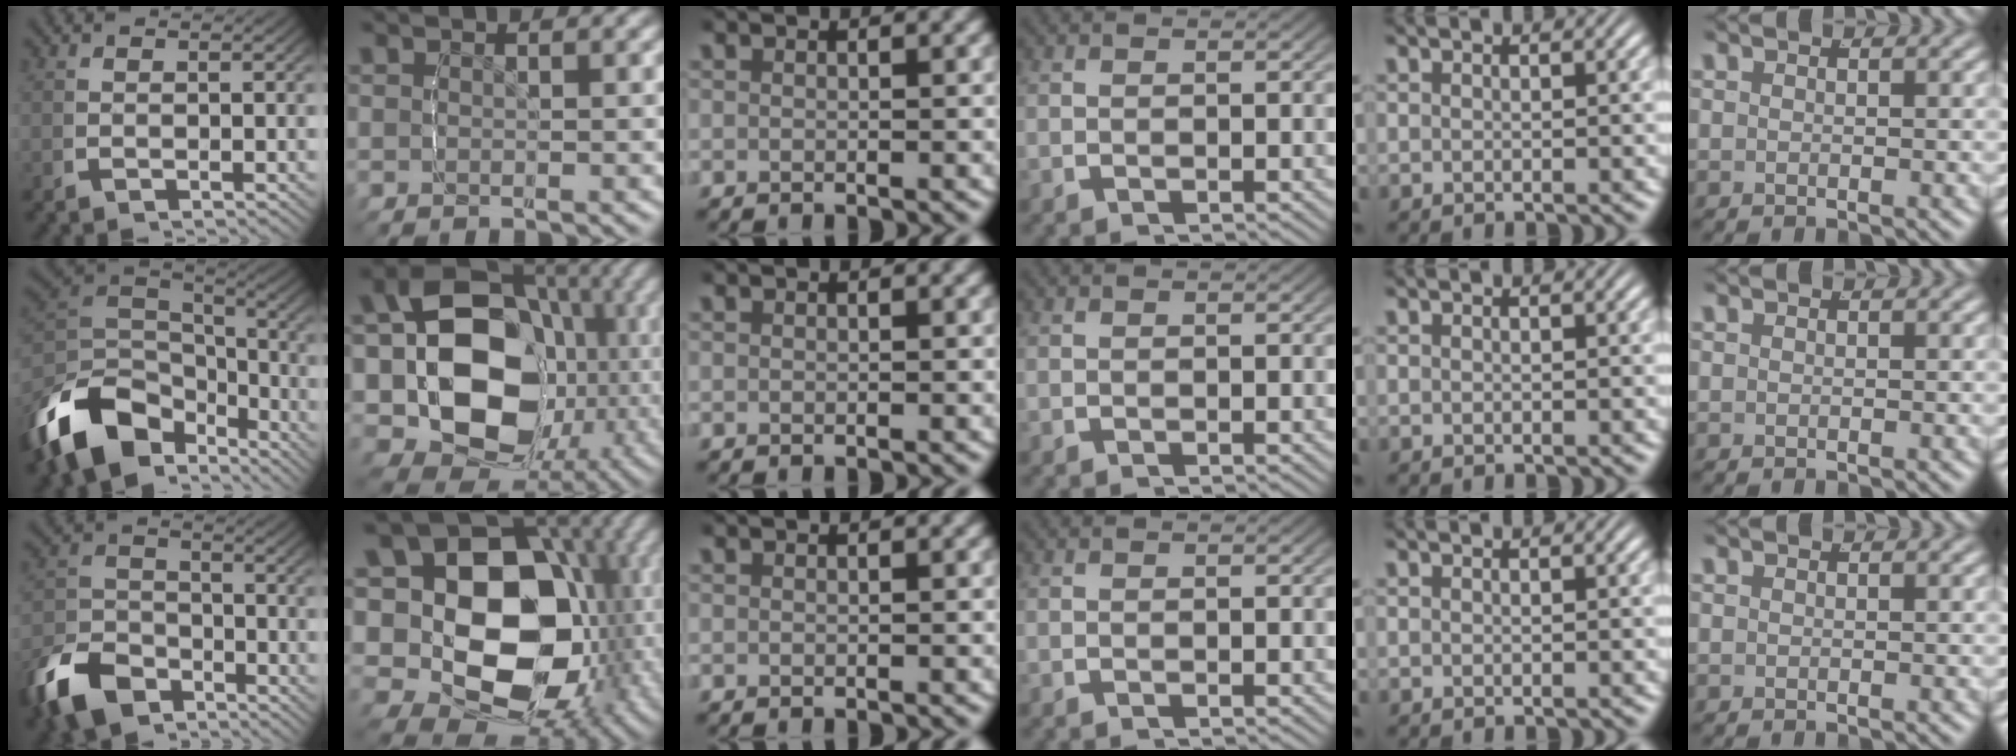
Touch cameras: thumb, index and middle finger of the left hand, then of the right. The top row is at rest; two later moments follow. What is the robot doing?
{"motion": "grasp_and_lifting", "object": "scissors"}